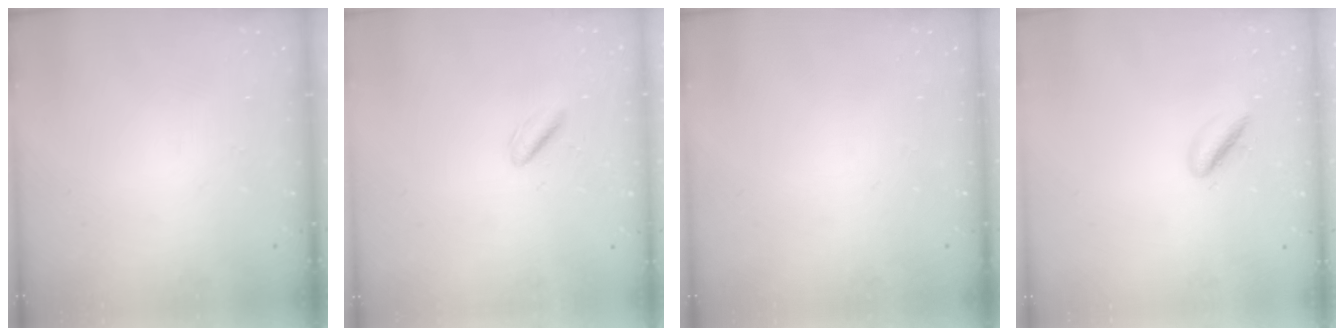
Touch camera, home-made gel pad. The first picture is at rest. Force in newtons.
{"total": 1.1, "press": 0.8, "slide": 0.8}
{"total": 0.0}
{"total": 3.7, "press": 3.7, "slide": 0.5}